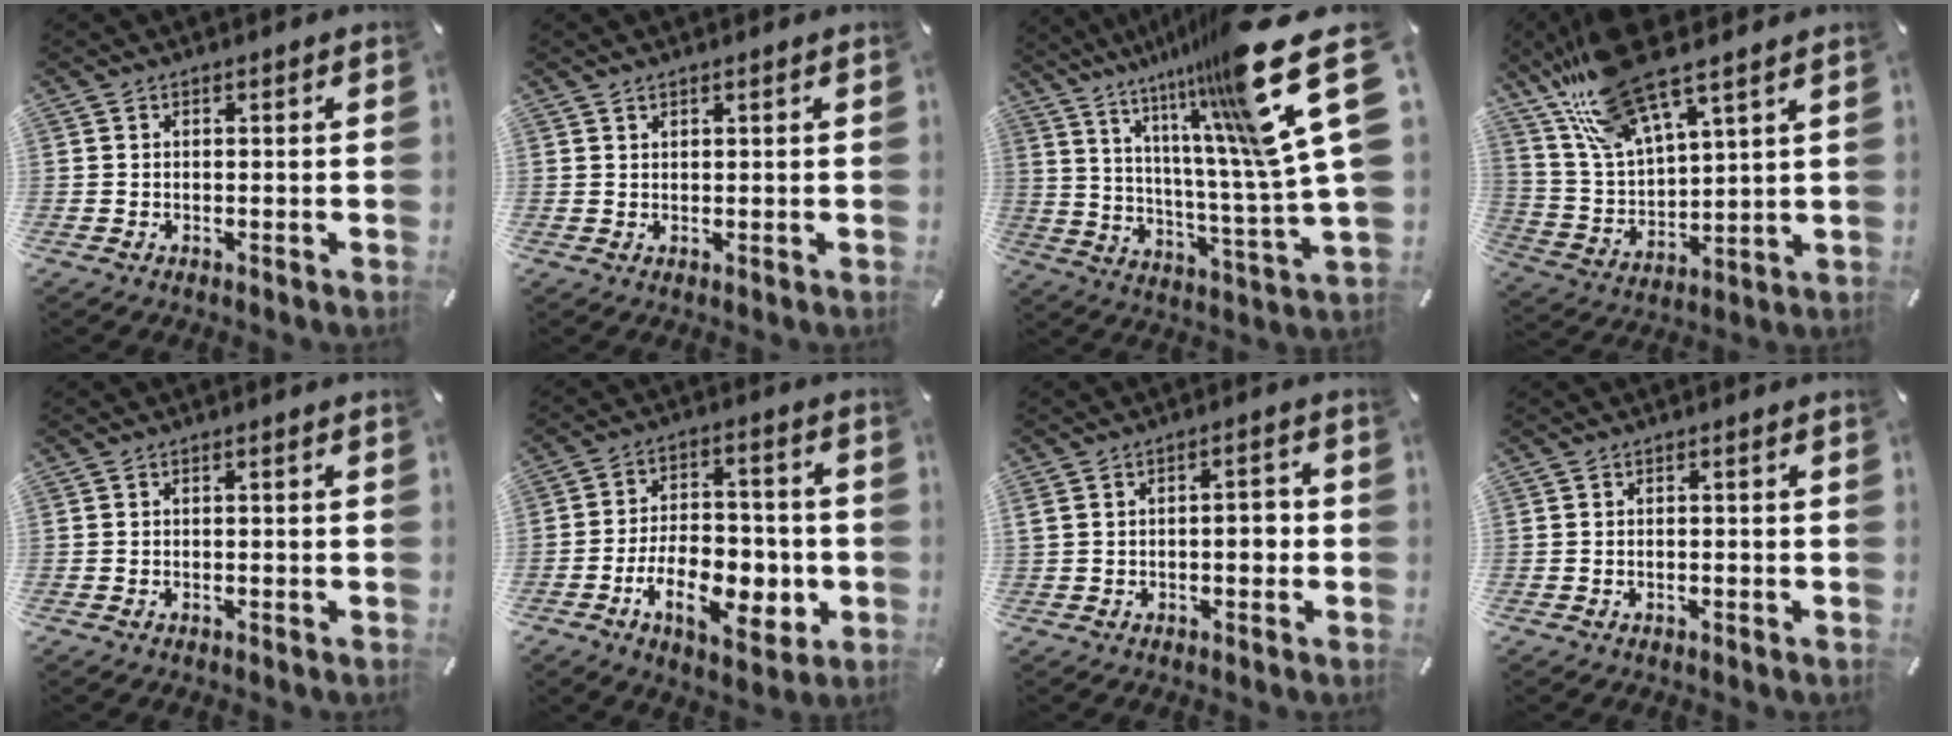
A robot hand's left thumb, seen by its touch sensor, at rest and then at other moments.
{"total": 0.8, "force": [0.7, 0.1, 0.2], "torque": [-0.004, -0.002, 0.014]}
{"total": 28.3, "force": [16.1, 4.4, 22.8], "torque": [-0.295, -0.132, 0.253]}
{"total": 16.5, "force": [12.3, 4.9, 9.8], "torque": [-0.235, -0.063, 0.214]}
{"total": 0.6, "force": [-0.2, 0.1, 0.5], "torque": [-0.008, -0.003, -0.003]}
{"total": 16.0, "force": [-5.8, 9.0, 11.9], "torque": [-0.201, 0.015, -0.095]}
{"total": 4.3, "force": [-0.5, 2.0, 3.8], "torque": [-0.060, 0.010, -0.014]}
{"total": 0.7, "force": [-0.3, 0.1, 0.6], "torque": [-0.011, -0.003, -0.004]}